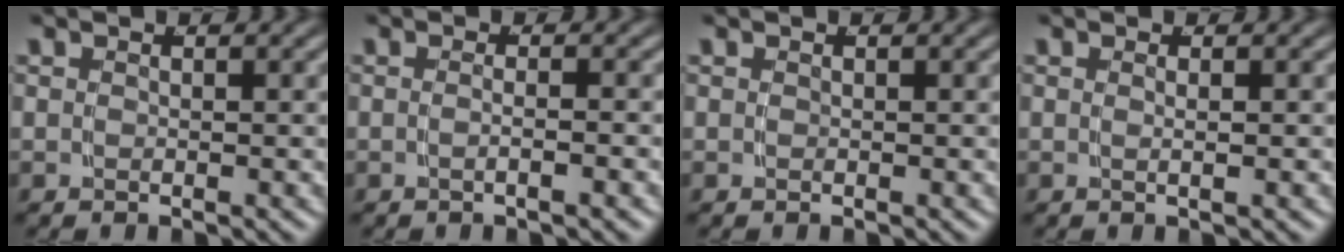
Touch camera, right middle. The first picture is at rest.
{"total": 1.4, "force": [-1.0, -0.5, 0.9], "torque": [-0.017, -0.001, -0.016]}
{"total": 0.0}
{"total": 1.0, "force": [0.0, -0.7, 0.7], "torque": [-0.014, -0.006, 0.002]}